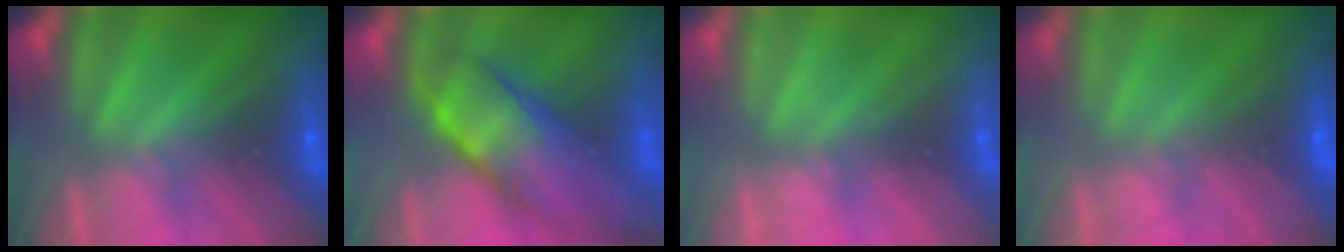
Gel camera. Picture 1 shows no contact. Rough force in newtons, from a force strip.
{"total": 9.5}
{"total": 2.0}
{"total": 7.3}